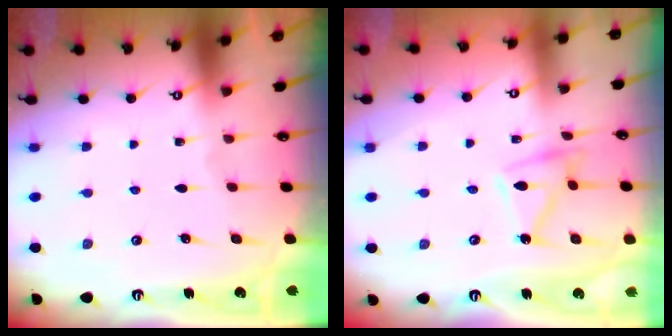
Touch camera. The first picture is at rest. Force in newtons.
{"total": 10.5, "press": 10.5, "slide": 0.3}